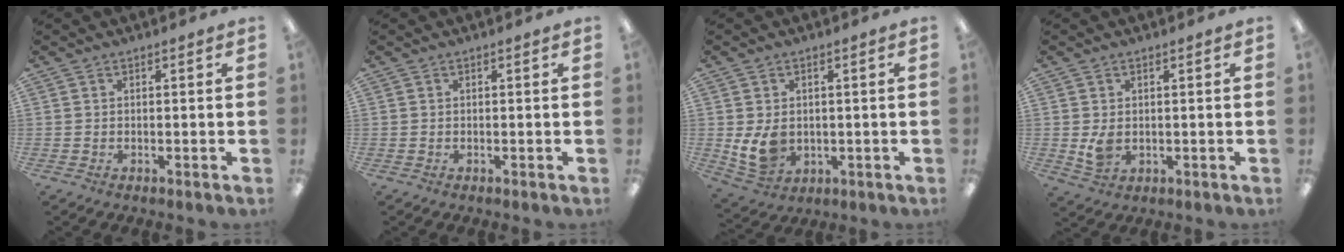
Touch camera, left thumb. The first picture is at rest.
{"total": 0.0}
{"total": 7.0, "force": [0.4, 5.6, 4.3], "torque": [-0.080, -0.004, 0.008]}
{"total": 4.2, "force": [0.4, 3.1, 2.8], "torque": [-0.042, -0.010, 0.003]}